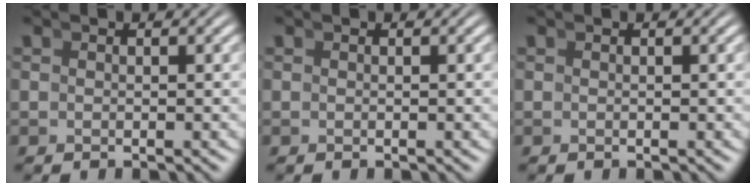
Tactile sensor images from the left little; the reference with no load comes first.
{"total": 0.0}
{"total": 0.0}